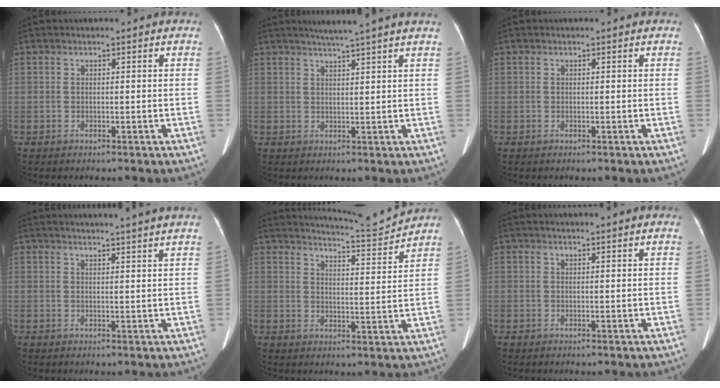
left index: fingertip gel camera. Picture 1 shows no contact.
{"total": 5.8, "force": [4.8, -1.3, 3.0], "torque": [-0.043, 0.010, 0.063]}
{"total": 0.0}
{"total": 9.7, "force": [8.9, -1.6, 3.4], "torque": [-0.041, 0.000, 0.097]}
{"total": 8.1, "force": [7.9, -1.8, 0.4], "torque": [-0.025, -0.028, 0.119]}
{"total": 3.6, "force": [3.4, -0.6, 1.2], "torque": [-0.016, 0.018, 0.040]}